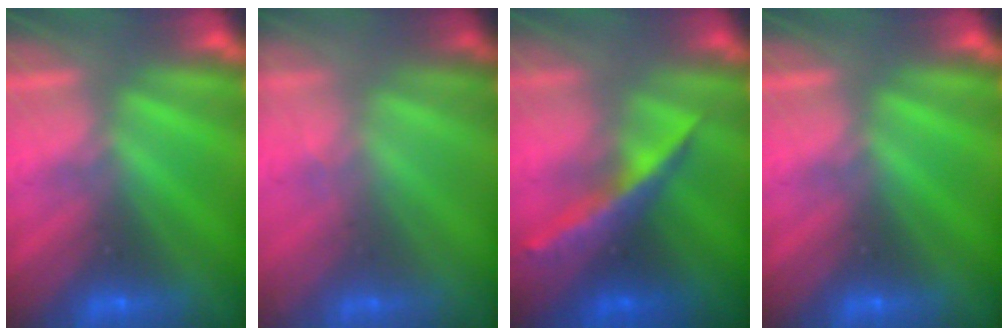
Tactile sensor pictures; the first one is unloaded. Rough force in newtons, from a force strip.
{"total": 1.5}
{"total": 7.3}
{"total": 0.0}